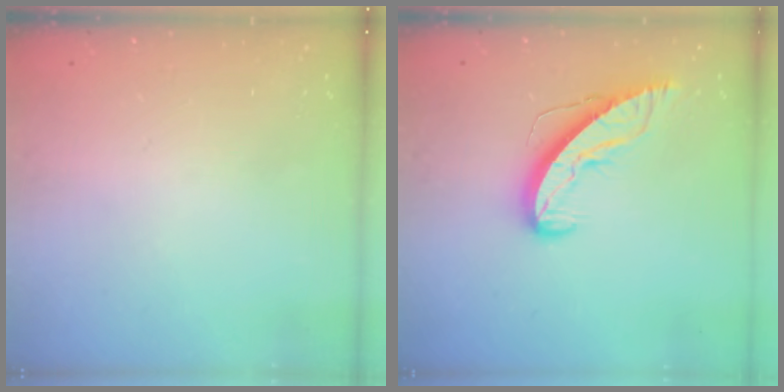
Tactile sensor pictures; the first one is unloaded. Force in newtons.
{"total": 9.4, "press": 9.4, "slide": 0.4}